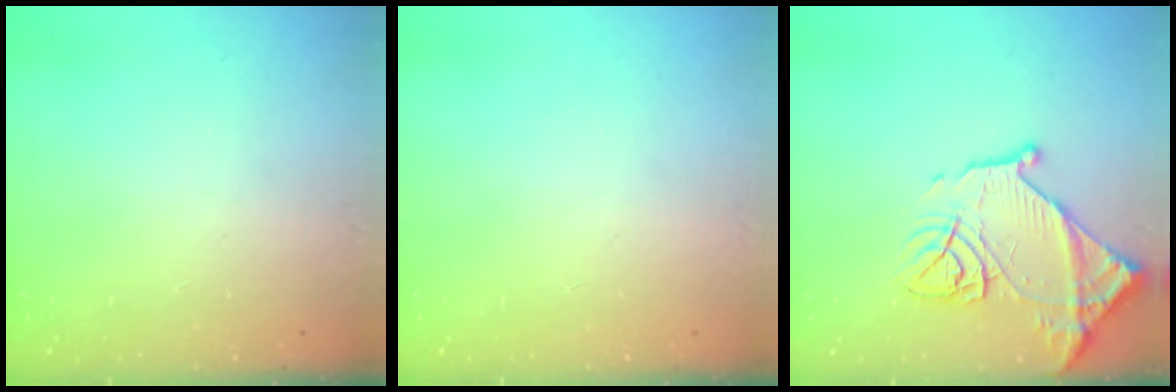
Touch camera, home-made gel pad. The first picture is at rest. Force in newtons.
{"total": 0.0}
{"total": 14.6, "press": 14.6, "slide": 1.0}